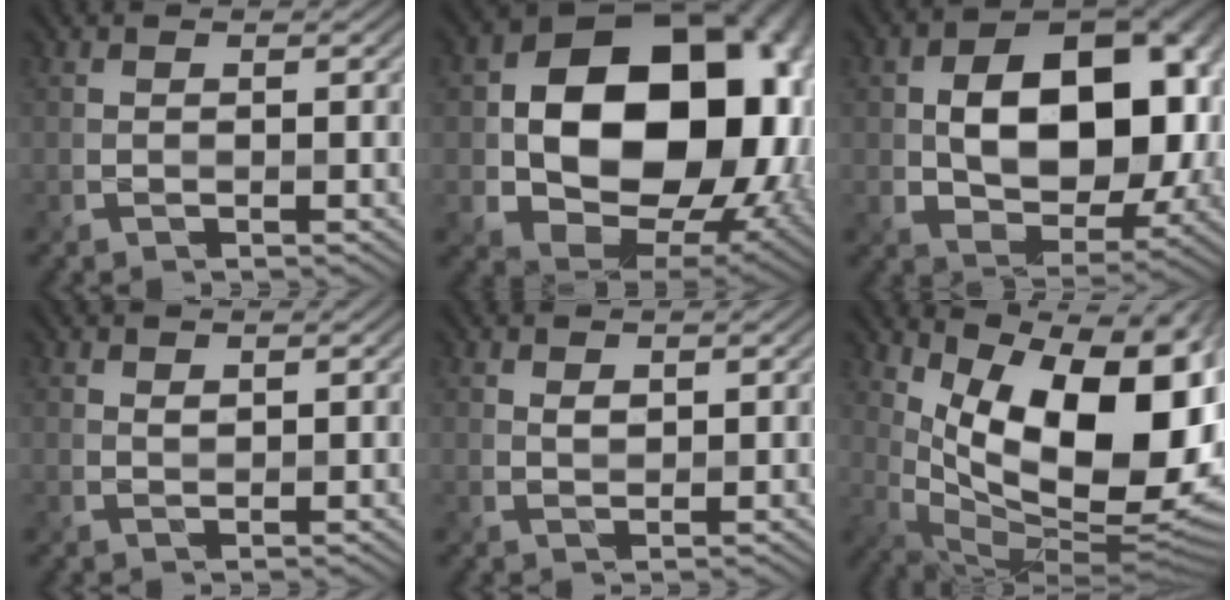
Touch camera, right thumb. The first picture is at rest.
{"total": 18.4, "force": [0.9, 13.9, 12.0], "torque": [-0.188, -0.039, 0.053]}
{"total": 13.5, "force": [0.7, 9.2, 9.8], "torque": [-0.135, -0.005, 0.020]}
{"total": 0.7, "force": [0.7, 0.1, 0.0], "torque": [-0.006, -0.004, 0.018]}
{"total": 0.8, "force": [0.7, 0.4, 0.2], "torque": [-0.011, -0.006, 0.020]}
{"total": 16.5, "force": [4.2, 8.4, 13.6], "torque": [-0.204, -0.009, 0.082]}